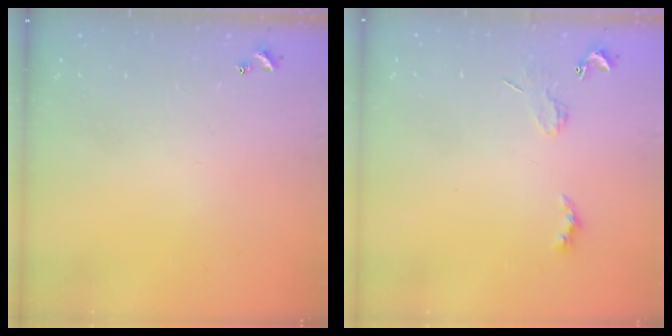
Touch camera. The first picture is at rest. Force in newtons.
{"total": 2.0, "press": 1.9, "slide": 0.4}